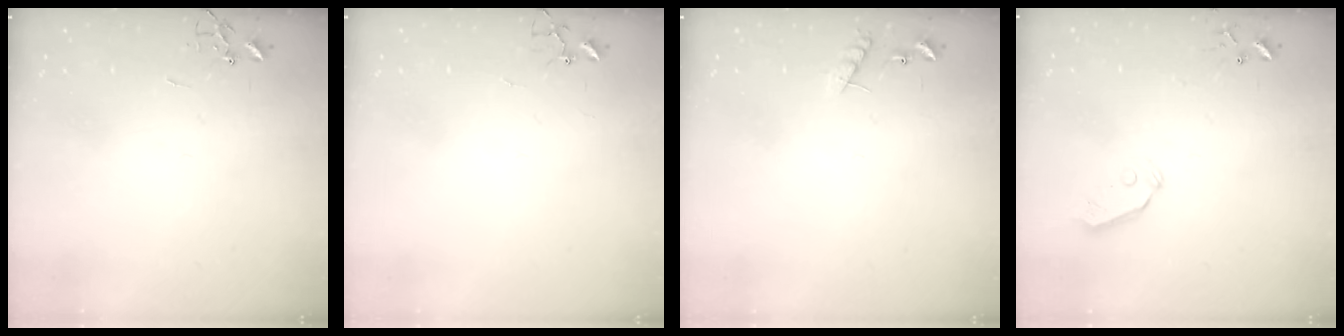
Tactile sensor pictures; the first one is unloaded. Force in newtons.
{"total": 3.8, "press": 3.7, "slide": 0.3}
{"total": 6.7, "press": 6.7, "slide": 0.4}
{"total": 4.4, "press": 4.3, "slide": 0.5}